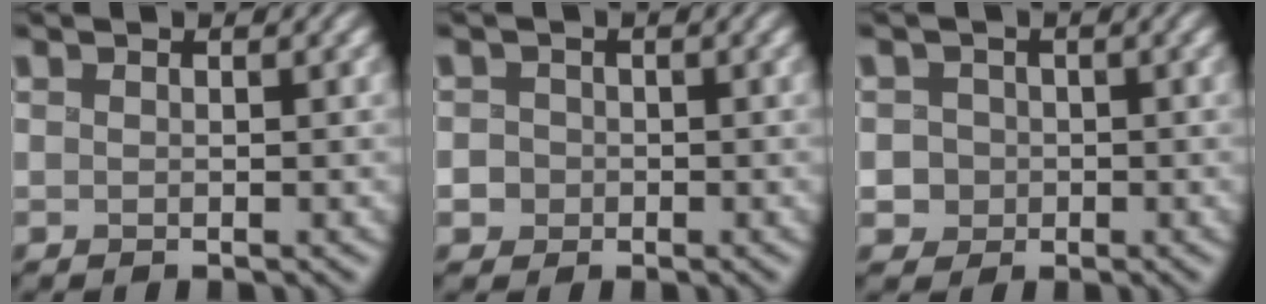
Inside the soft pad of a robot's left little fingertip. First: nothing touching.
{"total": 1.7, "force": [-0.5, 1.6, 0.3], "torque": [-0.003, 0.004, 0.000]}
{"total": 2.1, "force": [-0.2, 2.0, 0.5], "torque": [-0.010, 0.010, 0.006]}